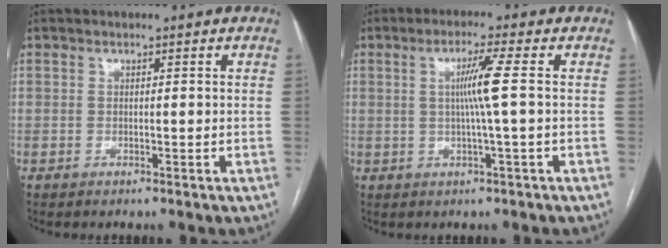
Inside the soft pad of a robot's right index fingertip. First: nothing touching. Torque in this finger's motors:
{"motor_torque": [0.42, 0.08, 0.17, 0.08]}